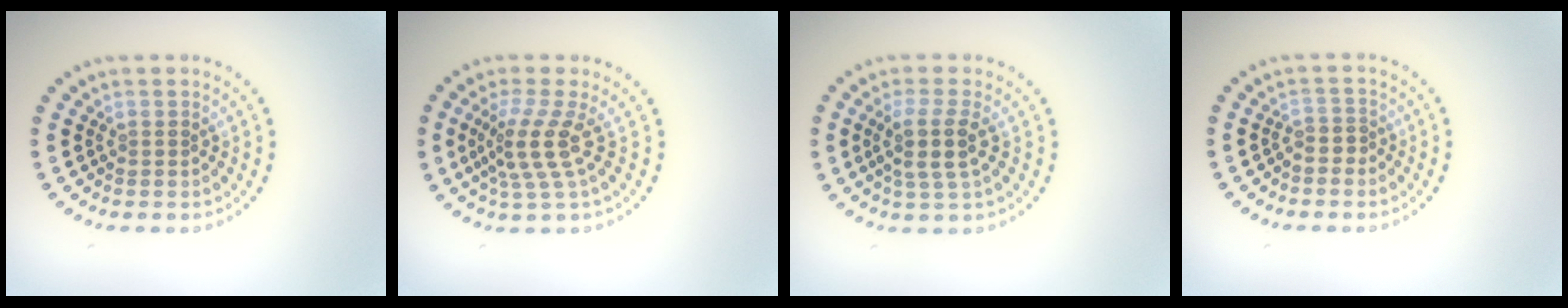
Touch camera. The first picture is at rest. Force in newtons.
{"total": 3.6, "press": 2.5, "slide": 2.5}
{"total": 3.0, "press": 2.6, "slide": 1.6}
{"total": 1.2, "press": 0.8, "slide": 0.8}